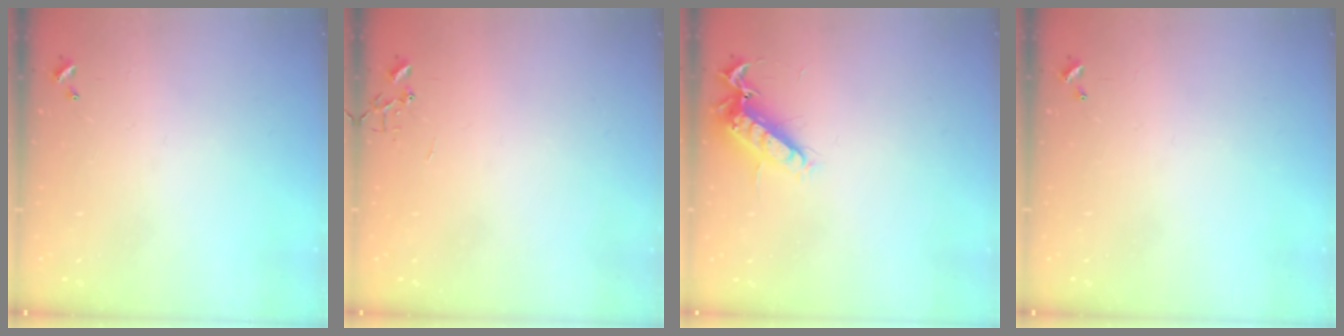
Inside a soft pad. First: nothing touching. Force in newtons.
{"total": 0.0}
{"total": 12.9, "press": 12.8, "slide": 1.4}
{"total": 0.0}